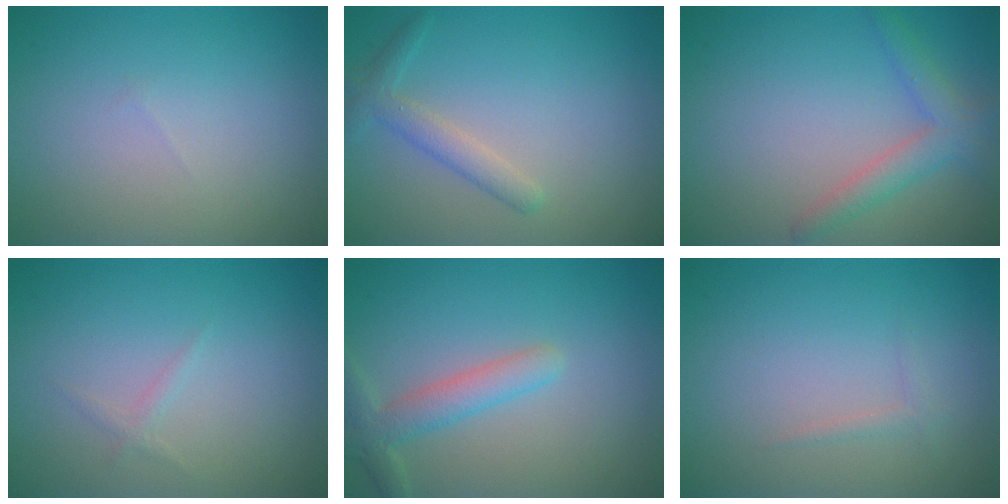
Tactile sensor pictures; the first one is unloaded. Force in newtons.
{"total": 2.2, "press": 2.2, "slide": 0.1}
{"total": 2.9, "press": 2.9, "slide": 0.1}
{"total": 0.7, "press": 0.7, "slide": 0.0}
{"total": 3.0, "press": 3.0, "slide": 0.2}
{"total": 0.6, "press": 0.6, "slide": 0.1}